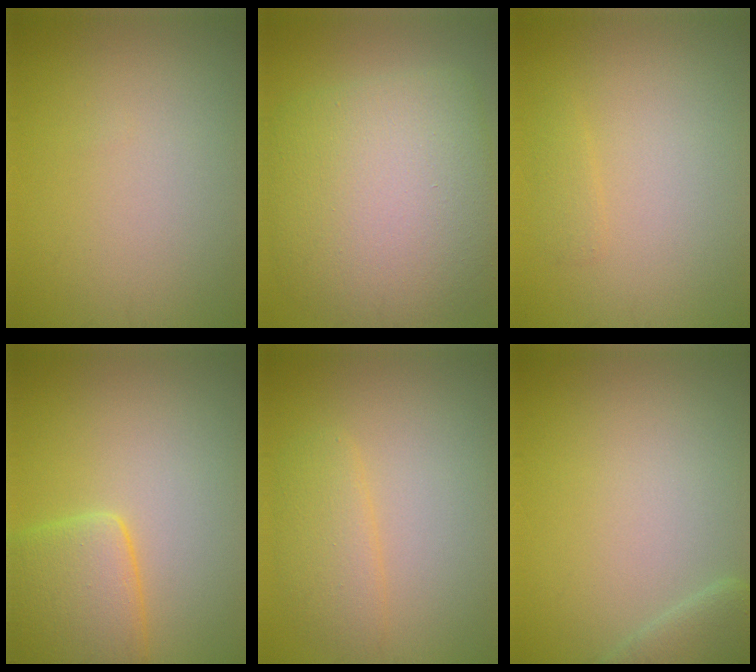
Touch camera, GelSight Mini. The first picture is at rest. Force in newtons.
{"total": 11.6, "press": 11.6, "slide": 0.3}
{"total": 0.8, "press": 0.8, "slide": 0.0}
{"total": 5.4, "press": 5.4, "slide": 0.4}
{"total": 2.7, "press": 2.7, "slide": 0.2}
{"total": 2.5, "press": 2.5, "slide": 0.1}